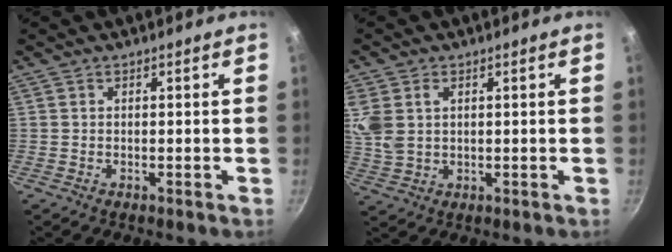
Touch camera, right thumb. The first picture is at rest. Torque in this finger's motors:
{"motor_torque": [0.33, 1.78, 0.84, -0.14, 0.07]}